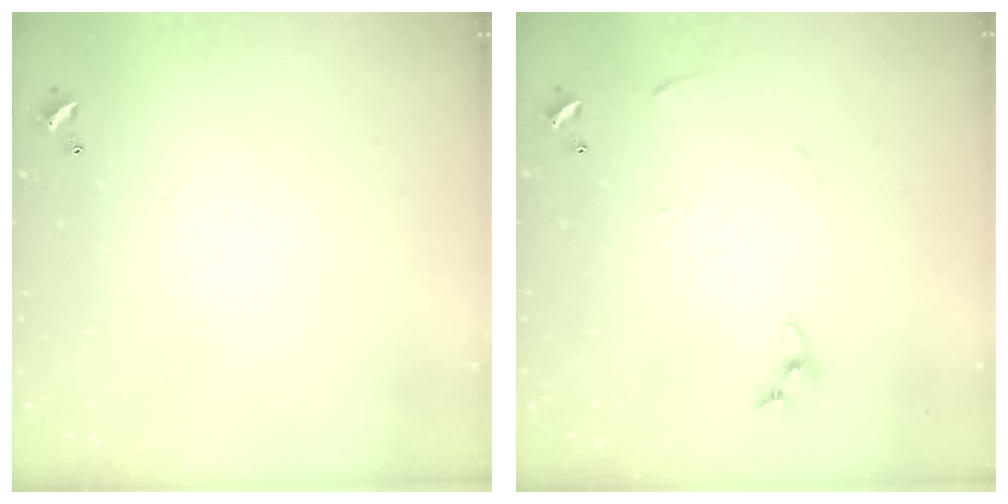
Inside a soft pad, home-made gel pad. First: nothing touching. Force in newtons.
{"total": 4.3, "press": 4.3, "slide": 0.5}